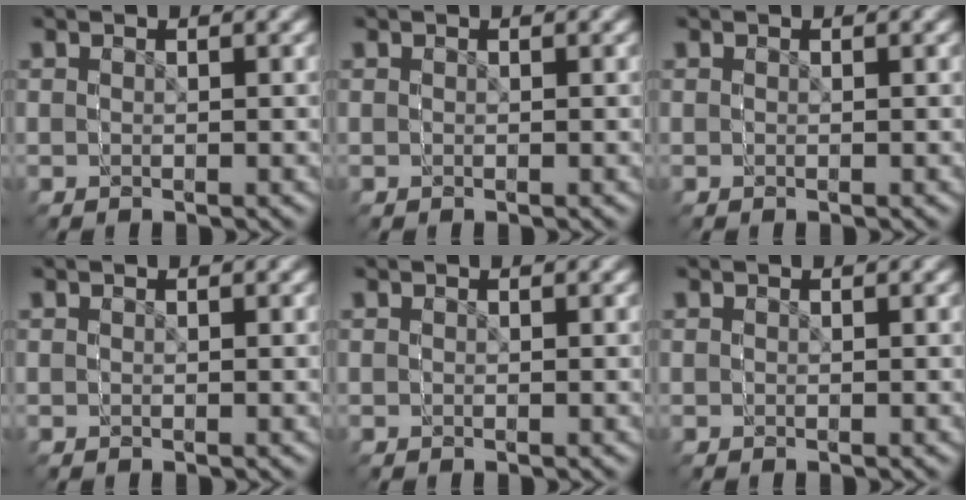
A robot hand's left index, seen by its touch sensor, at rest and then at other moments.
{"total": 0.0}
{"total": 0.0}
{"total": 0.0}
{"total": 0.0}
{"total": 0.0}